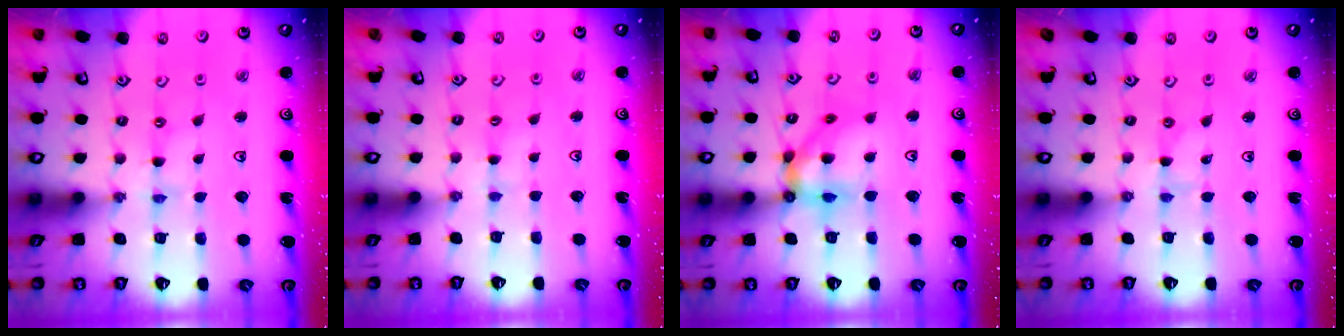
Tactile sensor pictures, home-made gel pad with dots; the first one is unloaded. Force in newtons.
{"total": 2.4, "press": 2.4, "slide": 0.4}
{"total": 12.5, "press": 12.4, "slide": 1.6}
{"total": 0.0}